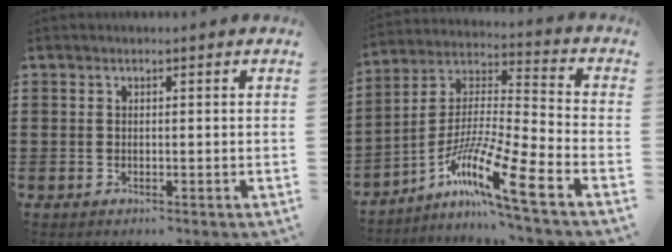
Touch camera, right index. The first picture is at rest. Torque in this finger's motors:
{"motor_torque": [2.14, 0.00, 0.72, 0.21]}